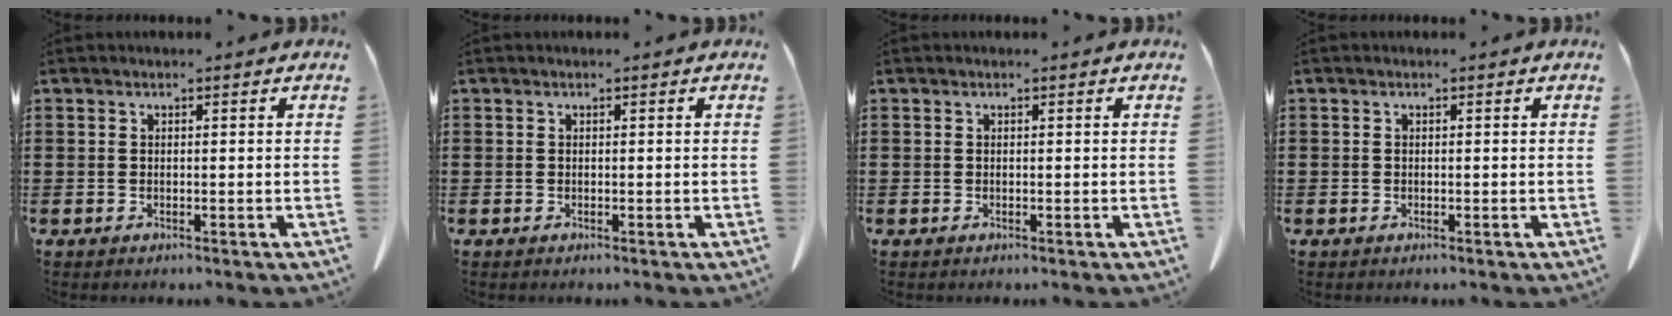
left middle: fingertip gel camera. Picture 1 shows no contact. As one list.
[{"total": 0.0}, {"total": 0.0}, {"total": 0.5, "force": [-0.1, 0.5, 0.1], "torque": [-0.003, 0.003, -0.003]}]